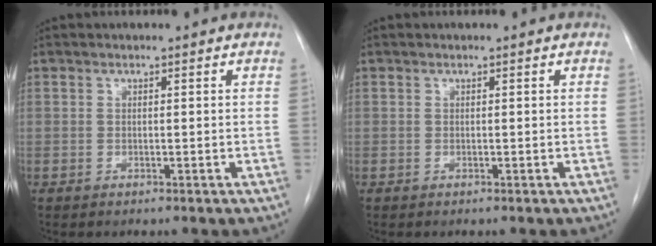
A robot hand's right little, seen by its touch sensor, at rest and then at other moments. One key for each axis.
{"total": 0.0}